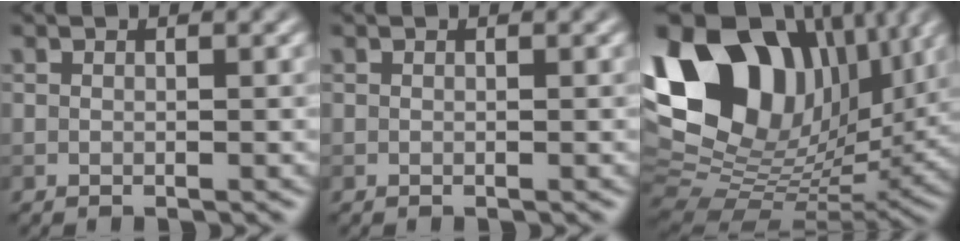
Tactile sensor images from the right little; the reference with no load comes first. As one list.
[{"total": 0.0}, {"total": 17.5, "force": [6.5, 11.5, 11.4], "torque": [-0.230, 0.031, 0.114]}]